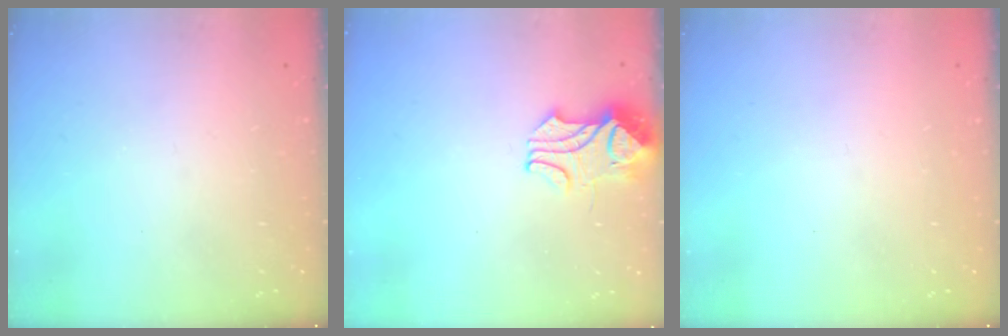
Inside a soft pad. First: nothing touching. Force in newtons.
{"total": 2.2, "press": 2.1, "slide": 0.9}
{"total": 0.0}